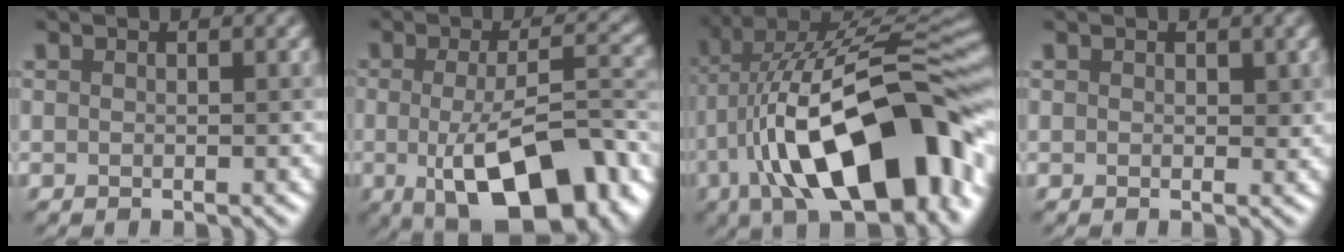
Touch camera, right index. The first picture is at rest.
{"total": 12.8, "force": [-3.5, 4.9, 11.3], "torque": [-0.161, -0.011, -0.048]}
{"total": 17.7, "force": [-4.4, 7.6, 15.4], "torque": [-0.241, 0.024, -0.072]}
{"total": 0.9, "force": [0.4, 0.6, 0.5], "torque": [-0.003, -0.002, 0.006]}